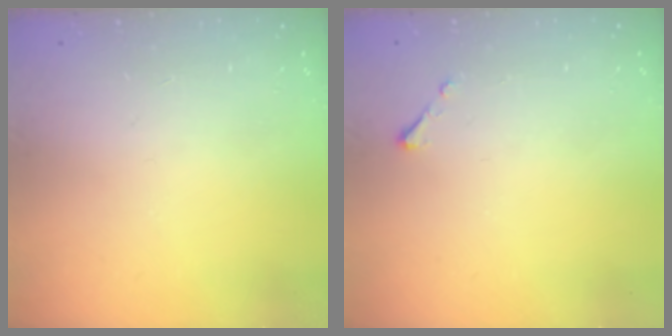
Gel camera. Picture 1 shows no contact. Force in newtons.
{"total": 2.5, "press": 2.5, "slide": 0.3}